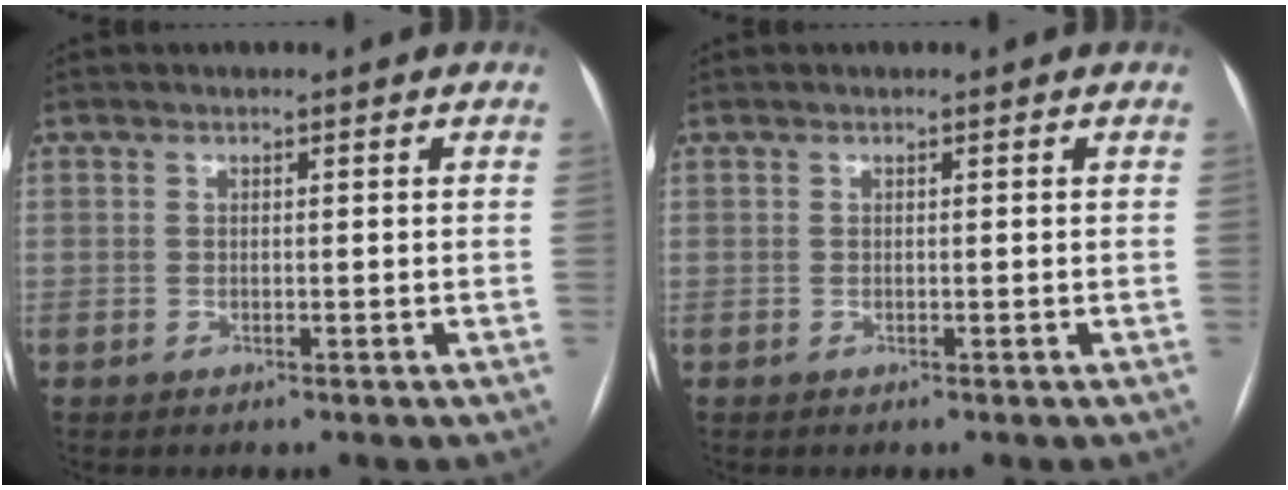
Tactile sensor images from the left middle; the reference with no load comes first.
{"total": 0.0}